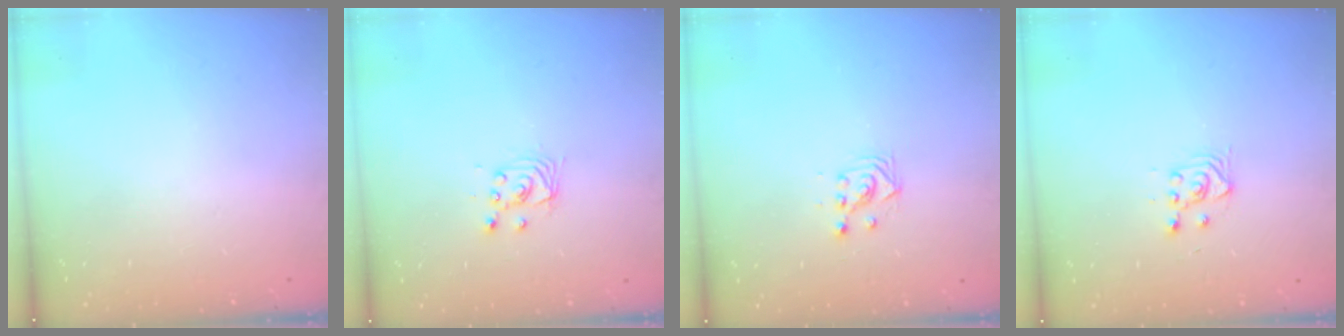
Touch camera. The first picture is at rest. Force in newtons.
{"total": 3.2, "press": 3.2, "slide": 0.2}
{"total": 2.9, "press": 2.9, "slide": 0.2}
{"total": 3.3, "press": 3.1, "slide": 1.1}